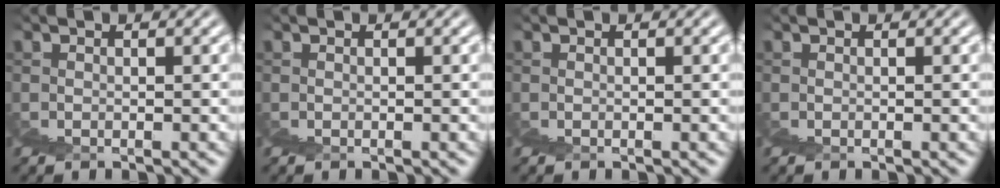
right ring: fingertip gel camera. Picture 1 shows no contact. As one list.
[{"total": 0.0}, {"total": 0.0}, {"total": 0.0}]